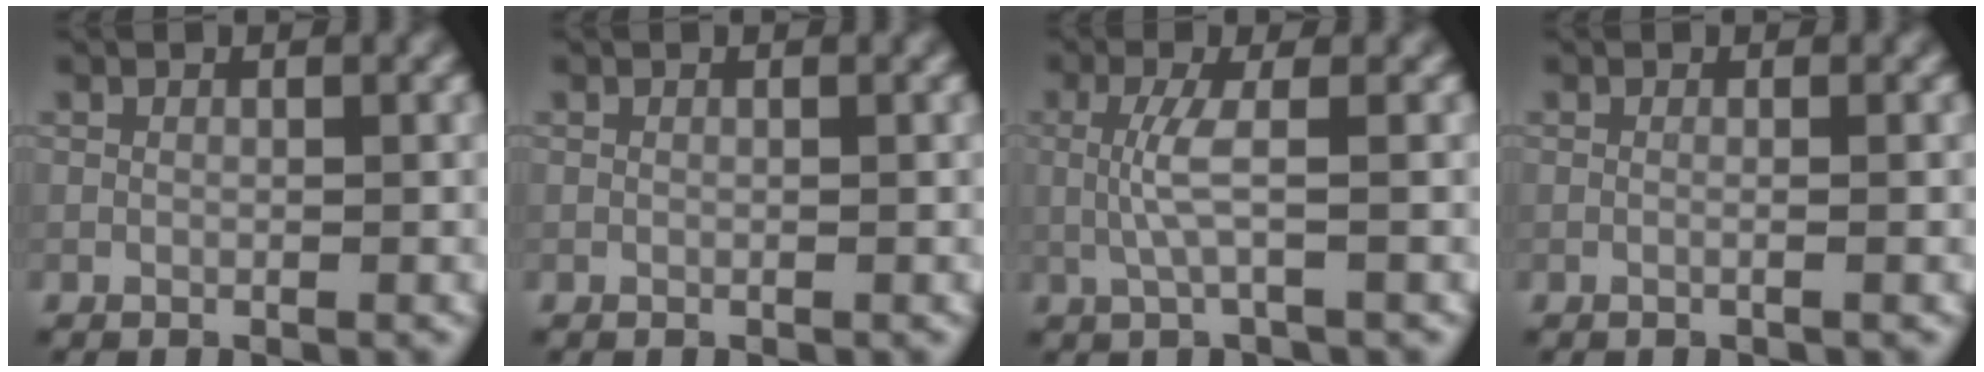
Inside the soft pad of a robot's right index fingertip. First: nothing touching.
{"total": 0.0}
{"total": 2.8, "force": [0.0, 0.5, 2.8], "torque": [-0.064, -0.001, 0.000]}
{"total": 1.7, "force": [0.2, 0.9, 1.5], "torque": [-0.001, -0.007, -0.019]}